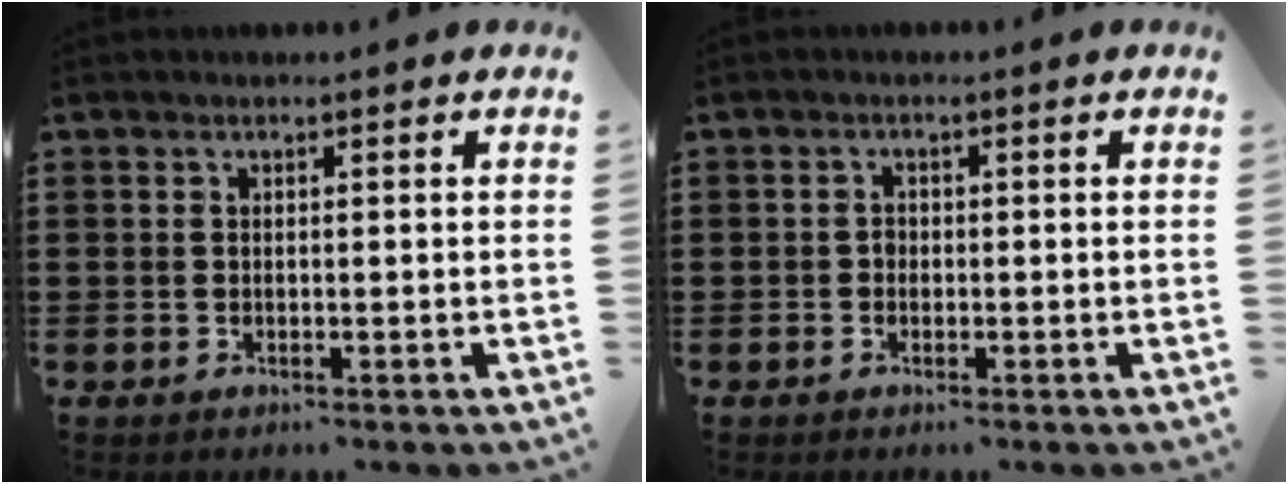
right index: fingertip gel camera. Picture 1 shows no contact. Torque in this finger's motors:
{"motor_torque": [0.24, -0.18, 0.00, 0.01]}